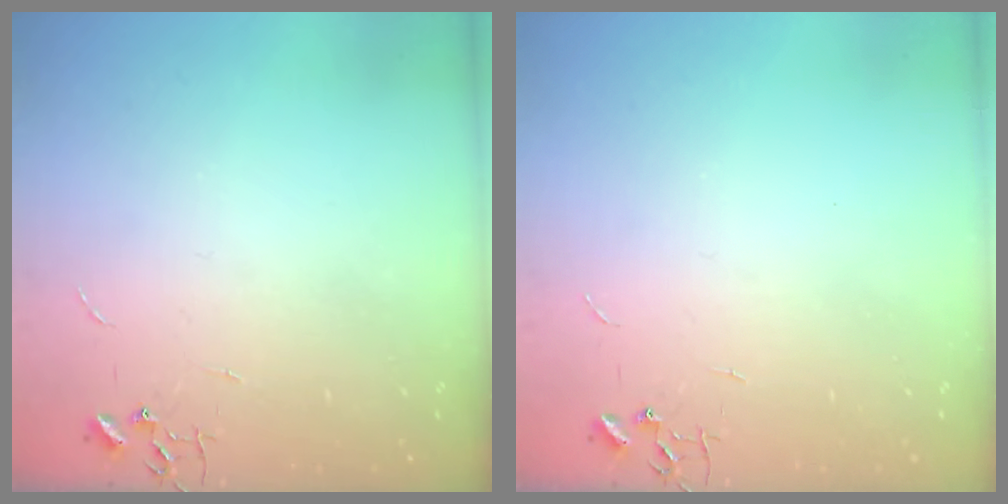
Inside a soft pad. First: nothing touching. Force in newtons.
{"total": 0.0}